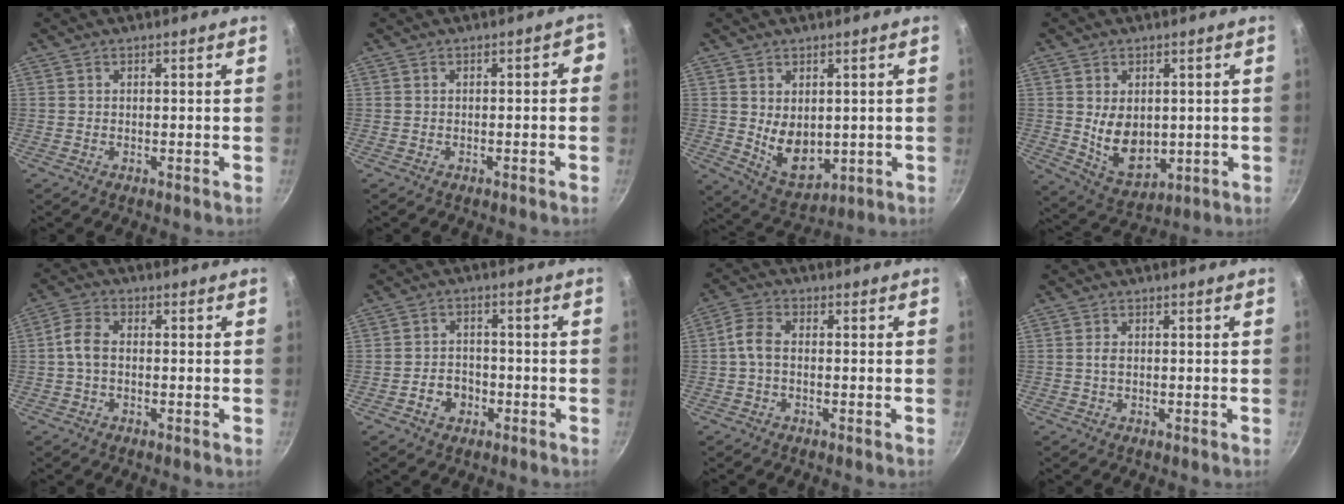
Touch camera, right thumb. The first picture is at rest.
{"total": 2.2, "force": [-0.6, 1.1, 1.8], "torque": [-0.010, 0.024, -0.004]}
{"total": 8.4, "force": [0.7, 5.7, 6.1], "torque": [-0.078, -0.023, 0.036]}
{"total": 9.6, "force": [0.6, 6.6, 6.9], "torque": [-0.095, -0.021, 0.033]}
{"total": 4.4, "force": [-0.4, 2.7, 3.5], "torque": [-0.076, 0.017, -0.017]}
{"total": 5.0, "force": [-2.2, 3.8, 2.5], "torque": [-0.025, 0.021, -0.038]}
{"total": 4.2, "force": [-0.6, 2.5, 3.4], "torque": [-0.076, 0.018, -0.021]}
{"total": 1.2, "force": [0.1, 0.8, 1.0], "torque": [-0.019, 0.001, 0.000]}